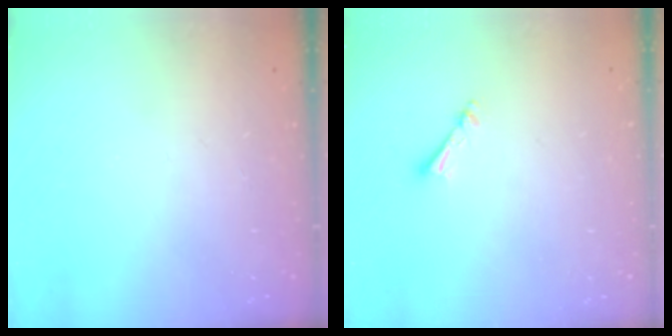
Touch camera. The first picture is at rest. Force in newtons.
{"total": 3.4, "press": 3.3, "slide": 0.2}